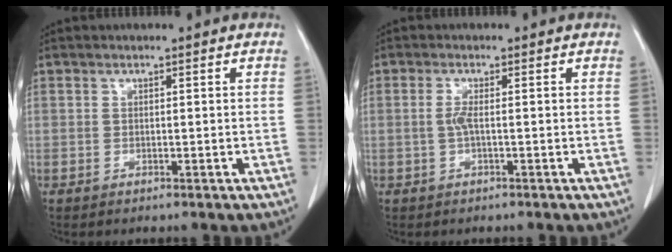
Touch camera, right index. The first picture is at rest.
{"total": 1.7, "force": [-0.3, 0.1, 1.7], "torque": [-0.038, 0.000, -0.006]}